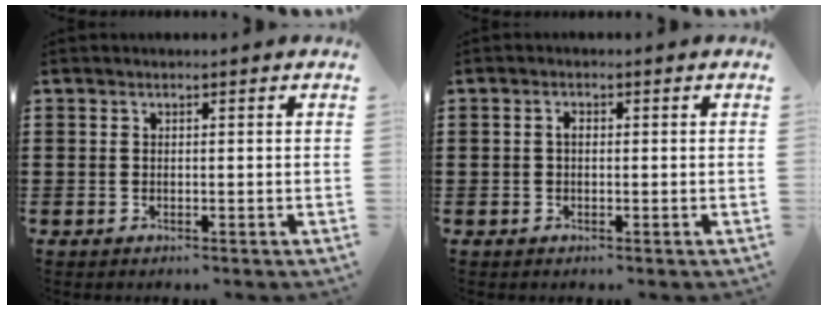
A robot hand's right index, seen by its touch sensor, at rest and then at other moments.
{"total": 1.2, "force": [0.0, 0.6, 1.0], "torque": [-0.020, 0.003, -0.001]}